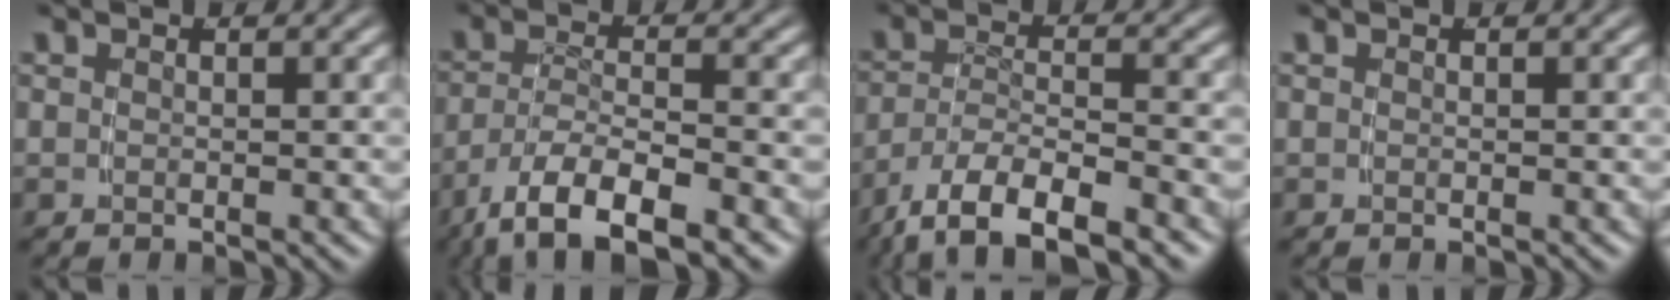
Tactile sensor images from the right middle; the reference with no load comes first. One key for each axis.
{"total": 7.8, "fx": -4.9, "fy": 3.2, "fz": 5.1, "tx": -0.097, "ty": -0.031, "tz": -0.061}
{"total": 8.1, "fx": -5.3, "fy": 3.8, "fz": 4.7, "tx": -0.092, "ty": -0.026, "tz": -0.073}
{"total": 0.0}